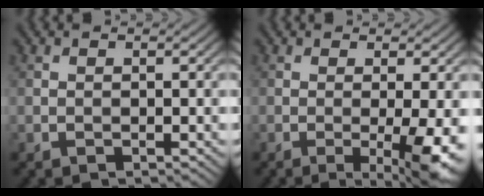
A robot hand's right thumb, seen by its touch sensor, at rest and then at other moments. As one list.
[{"total": 6.0, "force": [-1.4, 0.9, 5.8], "torque": [-0.093, -0.006, -0.017]}]